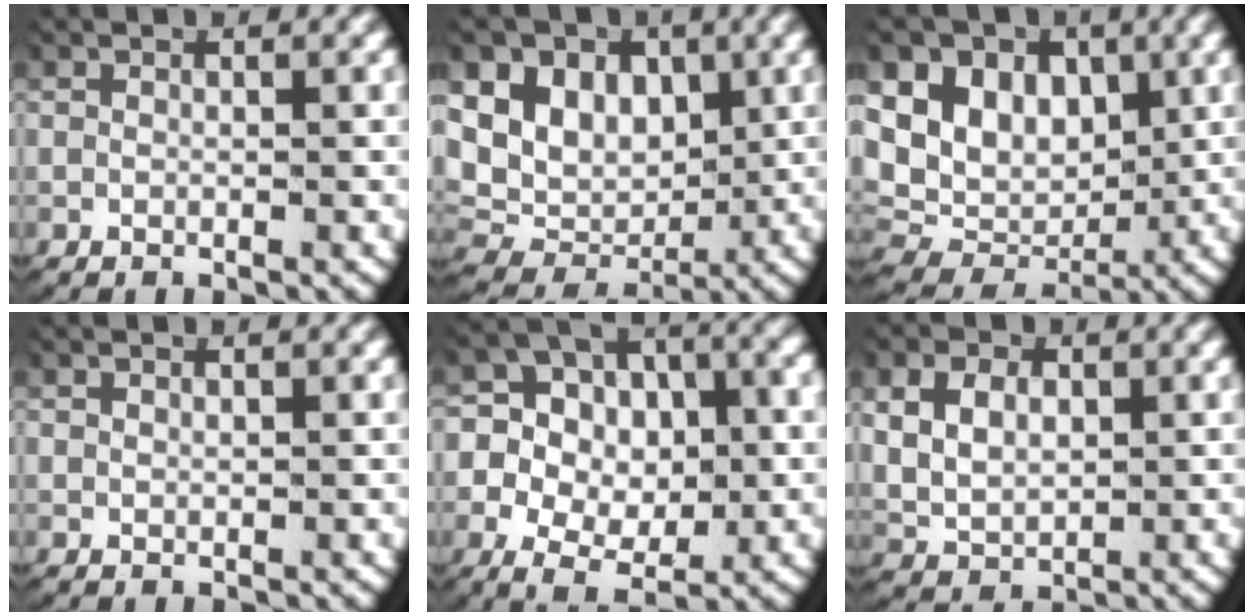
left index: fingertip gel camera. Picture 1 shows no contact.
{"total": 11.7, "force": [0.8, 10.0, 6.0], "torque": [-0.123, -0.023, 0.017]}
{"total": 12.9, "force": [1.0, 10.9, 6.9], "torque": [-0.136, -0.024, 0.020]}
{"total": 0.0}
{"total": 10.6, "force": [-0.2, 8.6, 6.2], "torque": [-0.128, -0.025, -0.006]}
{"total": 6.8, "force": [0.4, 5.9, 3.3], "torque": [-0.089, -0.020, 0.014]}